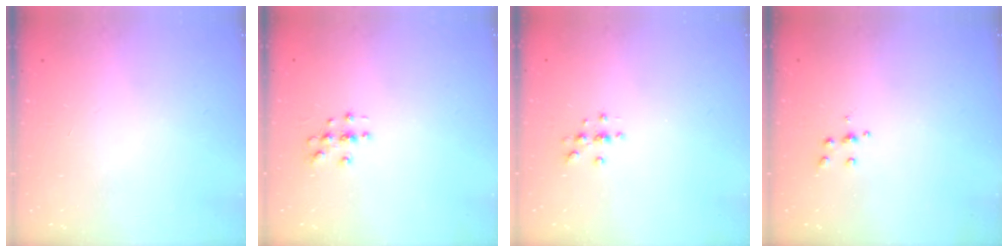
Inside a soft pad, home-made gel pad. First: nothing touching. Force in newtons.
{"total": 2.8, "press": 2.8, "slide": 0.3}
{"total": 3.0, "press": 3.0, "slide": 0.4}
{"total": 4.3, "press": 4.3, "slide": 0.4}